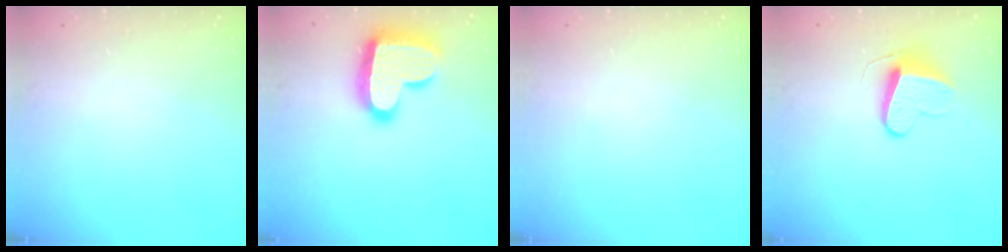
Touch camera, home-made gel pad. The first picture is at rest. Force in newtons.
{"total": 22.2, "press": 22.1, "slide": 1.5}
{"total": 0.0}
{"total": 9.2, "press": 9.2, "slide": 0.3}